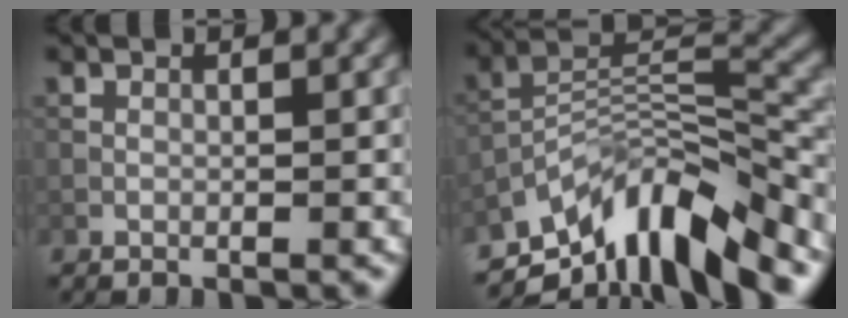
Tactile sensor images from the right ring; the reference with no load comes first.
{"total": 10.5, "force": [-7.7, 3.2, 6.5], "torque": [-0.106, 0.001, -0.152]}